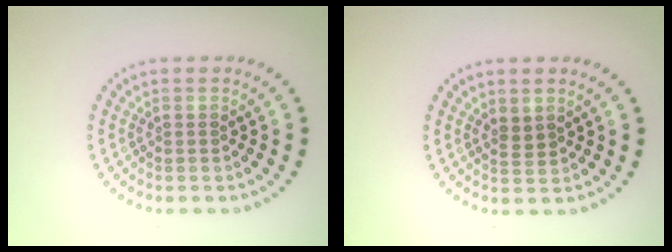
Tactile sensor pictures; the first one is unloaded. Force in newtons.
{"total": 1.2, "press": 1.0, "slide": 0.6}